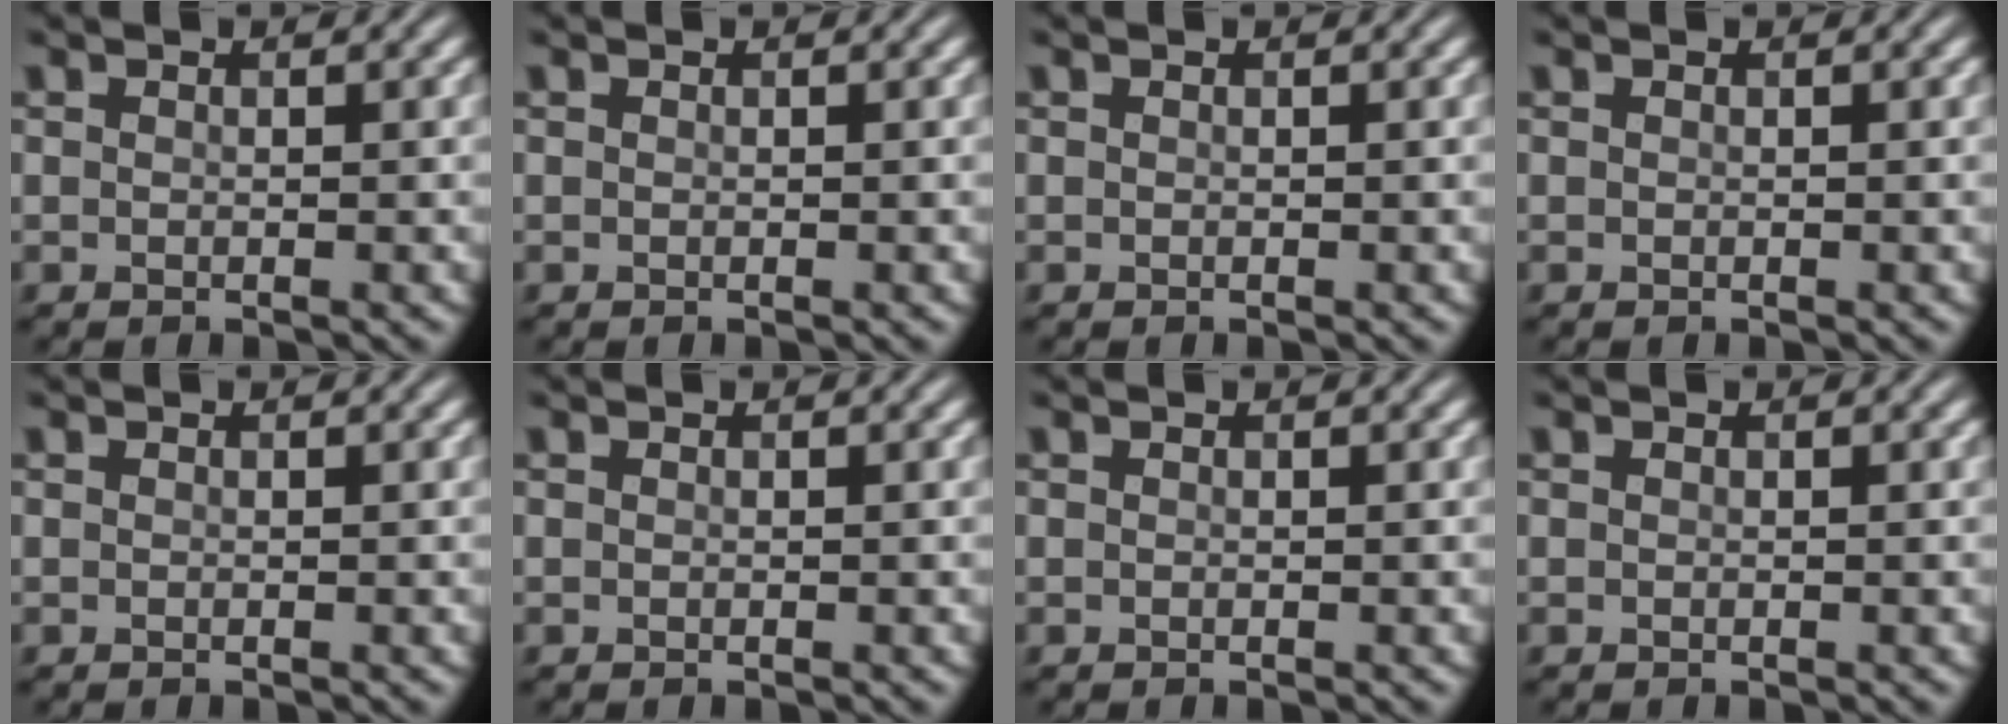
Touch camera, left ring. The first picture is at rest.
{"total": 0.0}
{"total": 0.0}
{"total": 0.0}
{"total": 0.0}
{"total": 0.0}
{"total": 0.0}
{"total": 0.0}